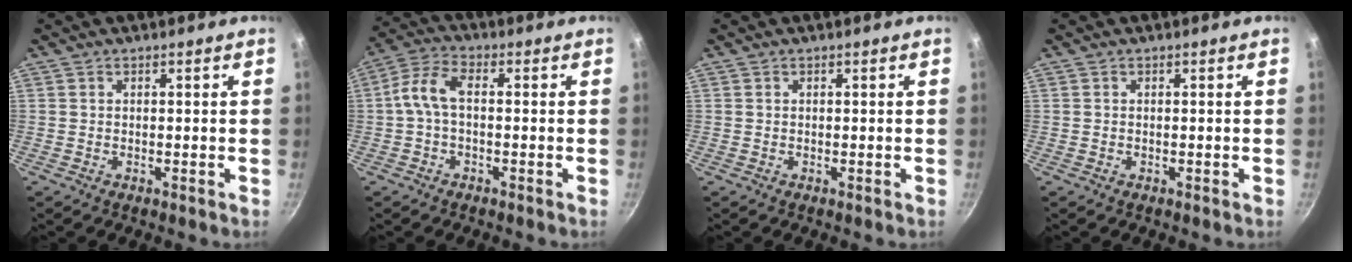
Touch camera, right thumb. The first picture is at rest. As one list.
[{"total": 6.7, "force": [-0.2, 3.5, 5.7], "torque": [-0.121, 0.024, -0.012]}, {"total": 0.0}, {"total": 0.0}]